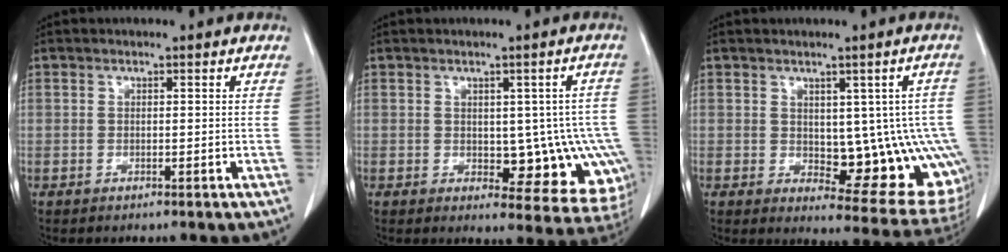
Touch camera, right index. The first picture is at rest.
{"total": 10.9, "force": [-1.6, 5.6, 9.2], "torque": [-0.084, 0.011, -0.006]}
{"total": 12.8, "force": [-0.6, 5.4, 11.6], "torque": [-0.109, 0.004, 0.010]}